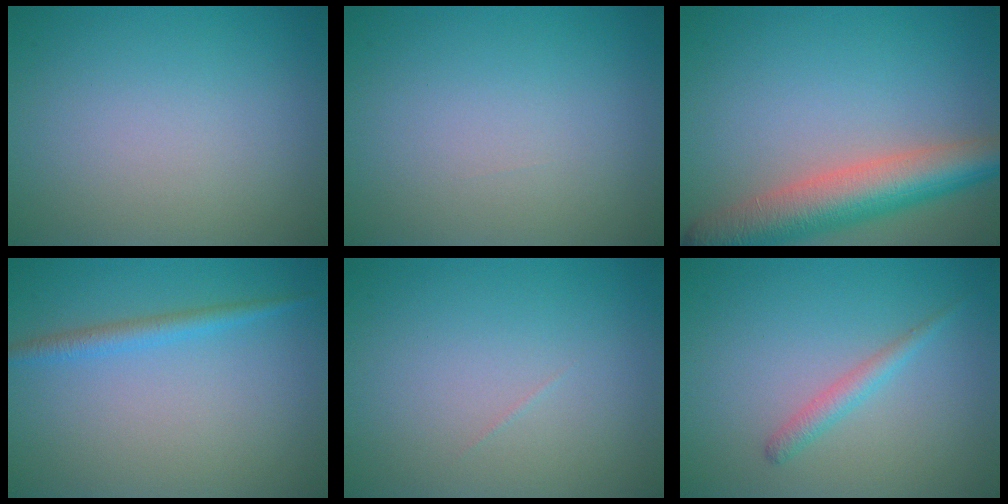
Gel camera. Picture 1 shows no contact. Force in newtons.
{"total": 0.0}
{"total": 7.6, "press": 7.6, "slide": 0.6}
{"total": 1.9, "press": 1.9, "slide": 0.1}
{"total": 0.0}
{"total": 1.6, "press": 1.6, "slide": 0.0}